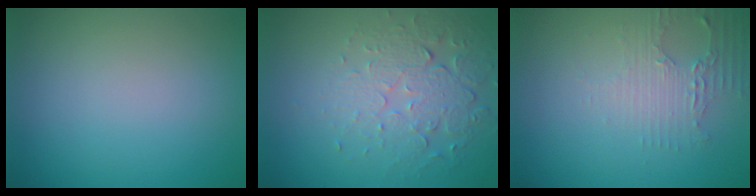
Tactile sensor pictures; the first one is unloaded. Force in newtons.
{"total": 5.5, "press": 3.7, "slide": 4.1}
{"total": 2.4, "press": 2.3, "slide": 0.9}